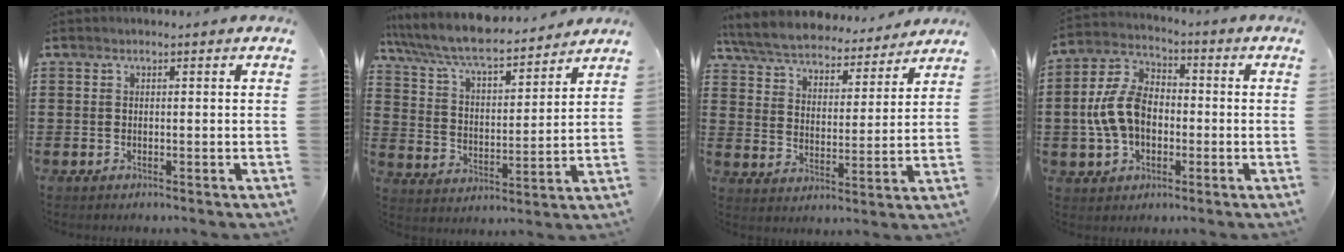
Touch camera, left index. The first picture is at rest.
{"total": 8.2, "force": [7.4, 1.1, 3.3], "torque": [-0.095, -0.040, 0.125]}
{"total": 6.2, "force": [6.1, 0.6, 1.1], "torque": [-0.053, -0.041, 0.104]}
{"total": 9.7, "force": [-1.1, 6.6, 7.0], "torque": [-0.180, 0.008, -0.028]}